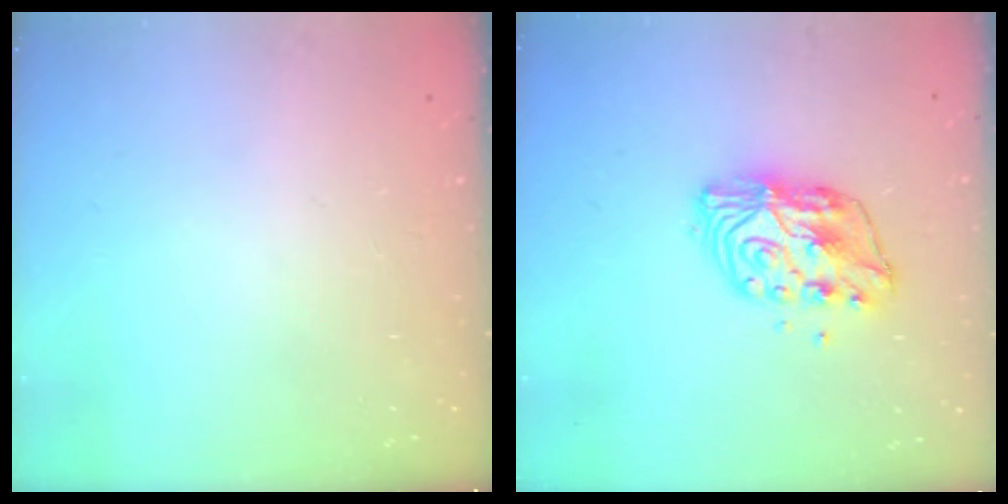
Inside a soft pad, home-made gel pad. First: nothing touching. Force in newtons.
{"total": 9.8, "press": 9.8, "slide": 0.7}